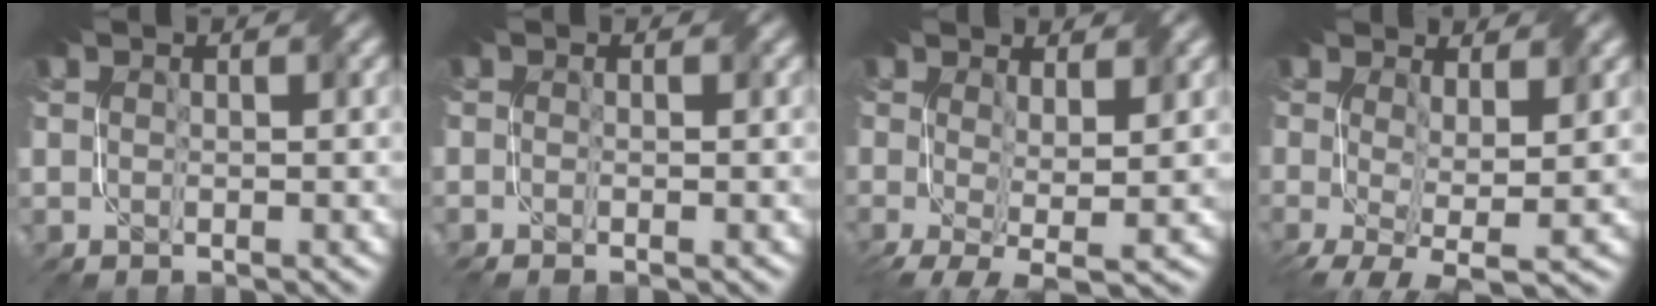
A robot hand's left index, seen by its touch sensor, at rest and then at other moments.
{"total": 1.3, "force": [-0.6, 0.3, 1.1], "torque": [-0.018, -0.010, -0.011]}
{"total": 4.9, "force": [0.0, 1.7, 4.6], "torque": [-0.086, -0.012, 0.000]}
{"total": 5.5, "force": [-0.3, 2.0, 5.1], "torque": [-0.100, -0.014, -0.002]}